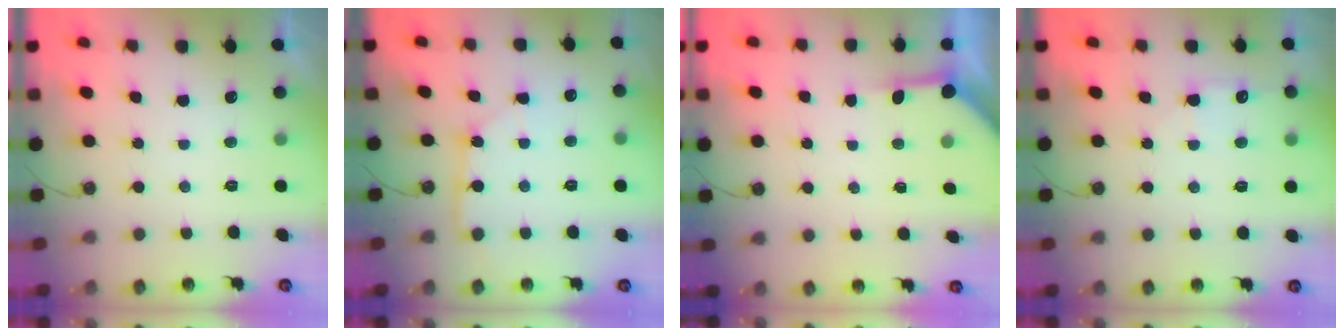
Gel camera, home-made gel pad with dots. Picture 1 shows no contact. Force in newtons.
{"total": 3.3, "press": 3.3, "slide": 0.3}
{"total": 3.8, "press": 3.7, "slide": 0.4}
{"total": 7.1, "press": 7.1, "slide": 0.7}